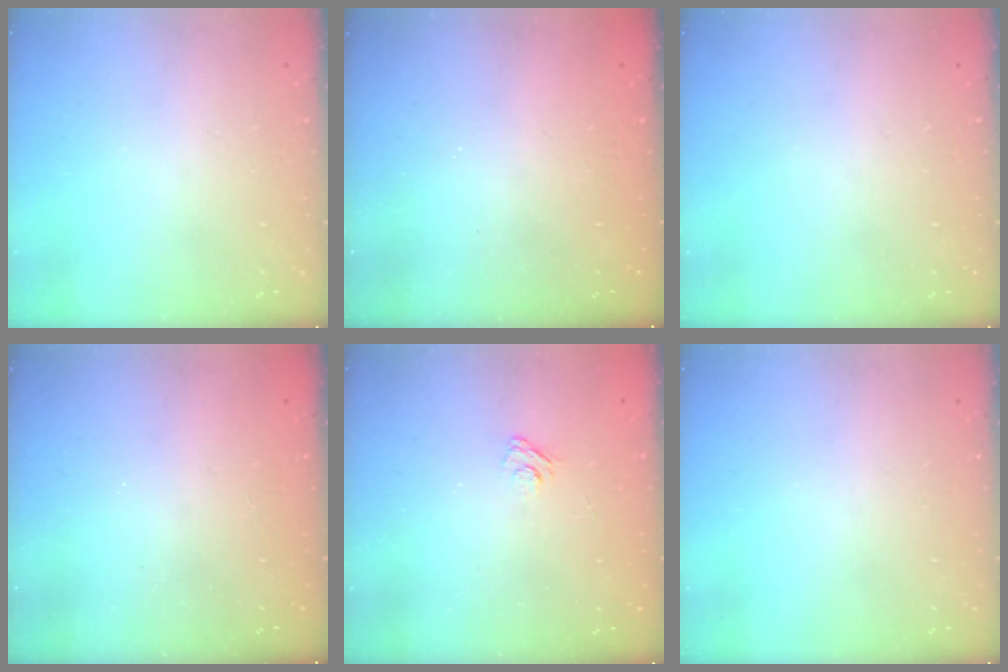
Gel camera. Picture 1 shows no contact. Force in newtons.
{"total": 2.5, "press": 2.4, "slide": 0.8}
{"total": 0.0}
{"total": 2.4, "press": 2.2, "slide": 0.8}
{"total": 3.1, "press": 2.8, "slide": 1.3}
{"total": 0.0}